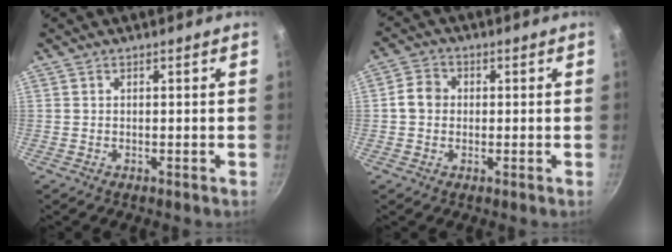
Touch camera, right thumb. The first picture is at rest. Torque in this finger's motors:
{"motor_torque": [0.67, 1.14, 0.49, -0.06, -0.01]}